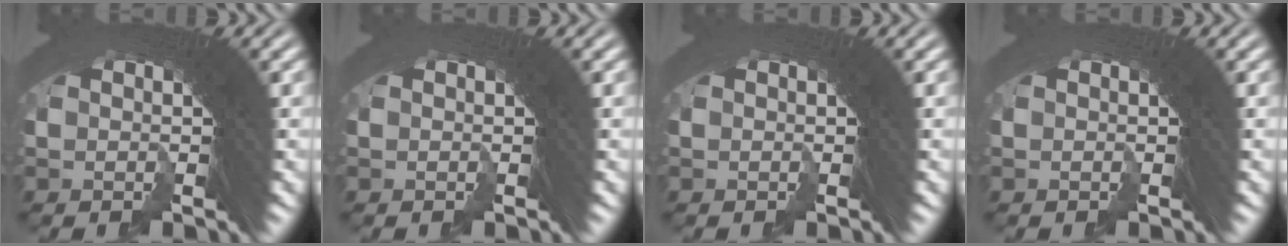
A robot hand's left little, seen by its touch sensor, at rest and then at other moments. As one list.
[{"total": 0.0}, {"total": 0.0}, {"total": 0.0}]